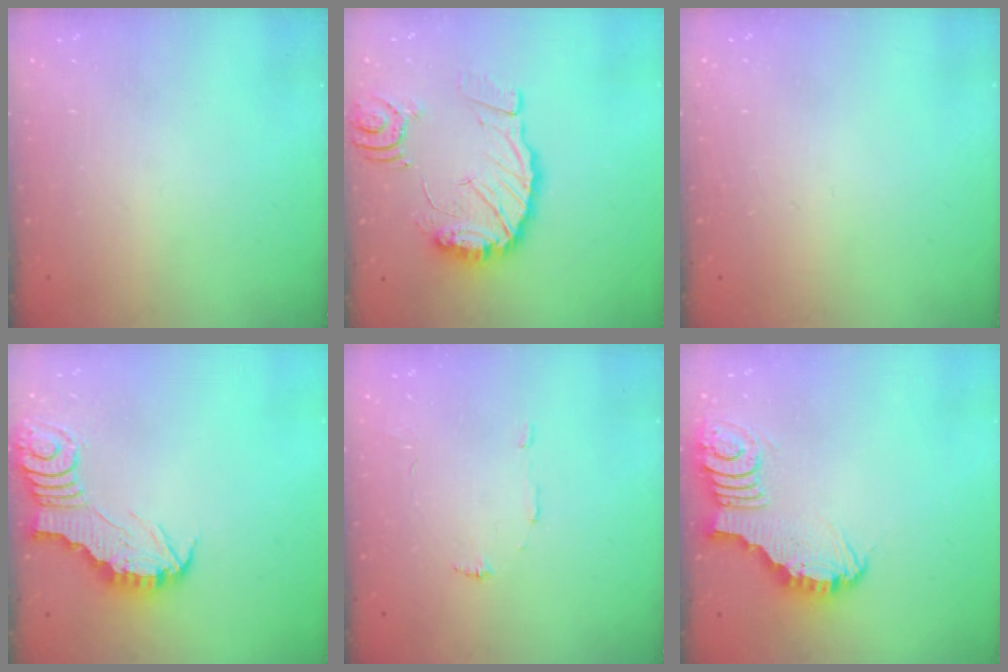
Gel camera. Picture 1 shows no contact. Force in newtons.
{"total": 14.5, "press": 14.5, "slide": 1.4}
{"total": 0.0}
{"total": 2.6, "press": 2.6, "slide": 0.2}
{"total": 4.7, "press": 4.7, "slide": 0.3}
{"total": 3.4, "press": 3.4, "slide": 0.3}